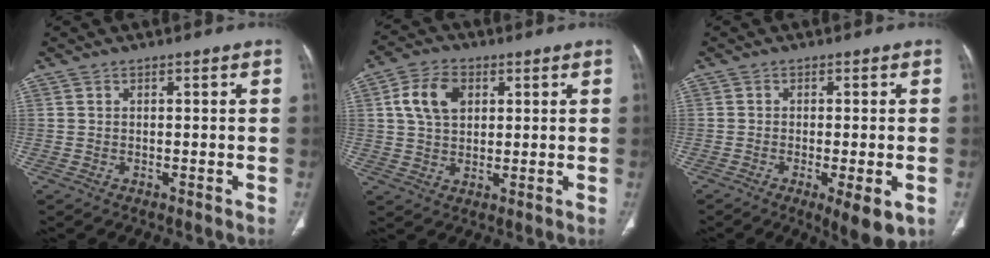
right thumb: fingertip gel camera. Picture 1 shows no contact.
{"total": 8.5, "force": [2.5, 5.9, 5.7], "torque": [-0.093, 0.002, 0.044]}
{"total": 7.3, "force": [-2.7, 1.9, 6.5], "torque": [-0.094, -0.014, -0.037]}